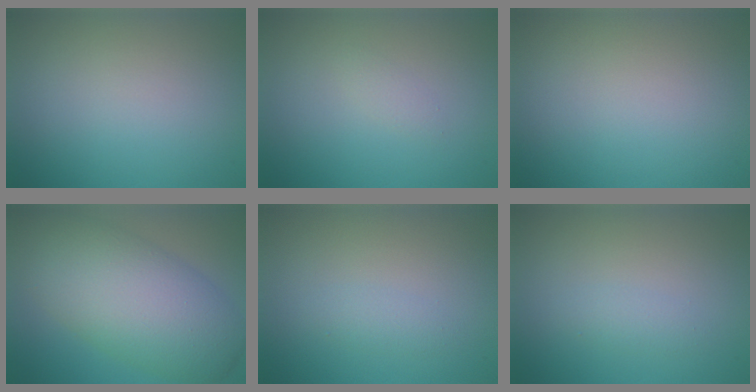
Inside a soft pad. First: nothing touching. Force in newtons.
{"total": 0.7, "press": 0.7, "slide": 0.0}
{"total": 0.0}
{"total": 10.0, "press": 10.0, "slide": 0.4}
{"total": 1.1, "press": 1.1, "slide": 0.1}
{"total": 1.1, "press": 1.1, "slide": 0.1}